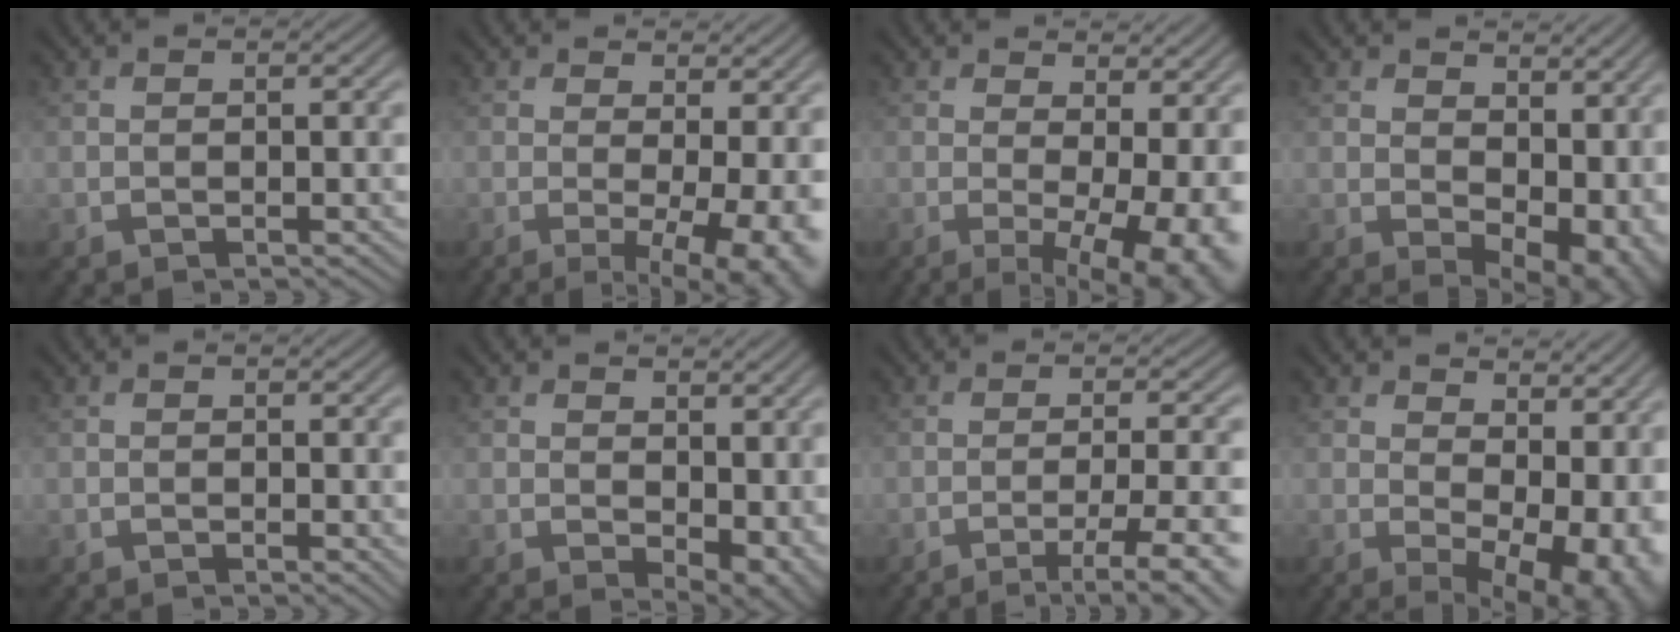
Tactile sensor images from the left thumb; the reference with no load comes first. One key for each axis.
{"total": 9.7, "fx": -0.9, "fy": 3.0, "fz": 9.2, "tx": -0.114, "ty": 0.000, "tz": 0.000}
{"total": 11.1, "fx": -0.3, "fy": 3.9, "fz": 10.4, "tx": -0.128, "ty": -0.002, "tz": 0.011}
{"total": 11.3, "fx": 1.9, "fy": 7.1, "fz": 8.6, "tx": -0.108, "ty": -0.026, "tz": 0.058}
{"total": 0.7, "fx": 0.1, "fy": 0.2, "fz": 0.6, "tx": -0.008, "ty": -0.003, "tz": 0.002}
{"total": 6.9, "fx": 0.9, "fy": 4.3, "fz": 5.3, "tx": -0.071, "ty": -0.019, "tz": 0.030}
{"total": 8.1, "fx": -4.2, "fy": 1.4, "fz": 6.7, "tx": -0.101, "ty": 0.005, "tz": -0.055}
{"total": 13.6, "fx": 1.8, "fy": 8.0, "fz": 10.8, "tx": -0.119, "ty": -0.020, "tz": 0.075}